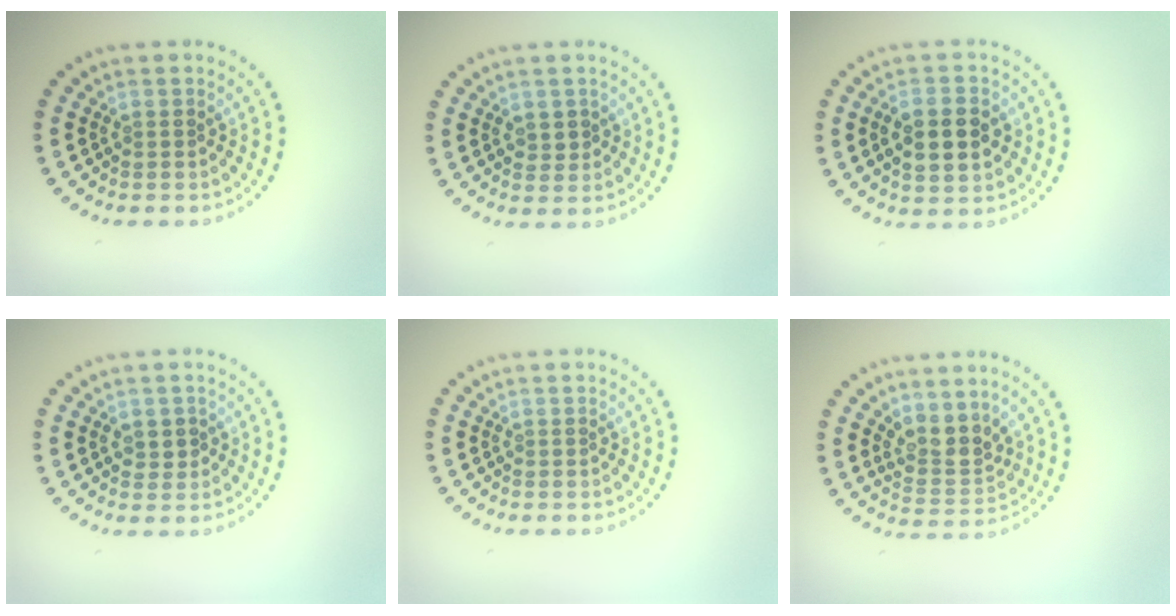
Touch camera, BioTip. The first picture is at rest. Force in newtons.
{"total": 0.8, "press": 0.8, "slide": 0.2}
{"total": 4.1, "press": 4.1, "slide": 0.2}
{"total": 1.1, "press": 1.1, "slide": 0.3}
{"total": 0.0}
{"total": 3.1, "press": 2.4, "slide": 1.9}